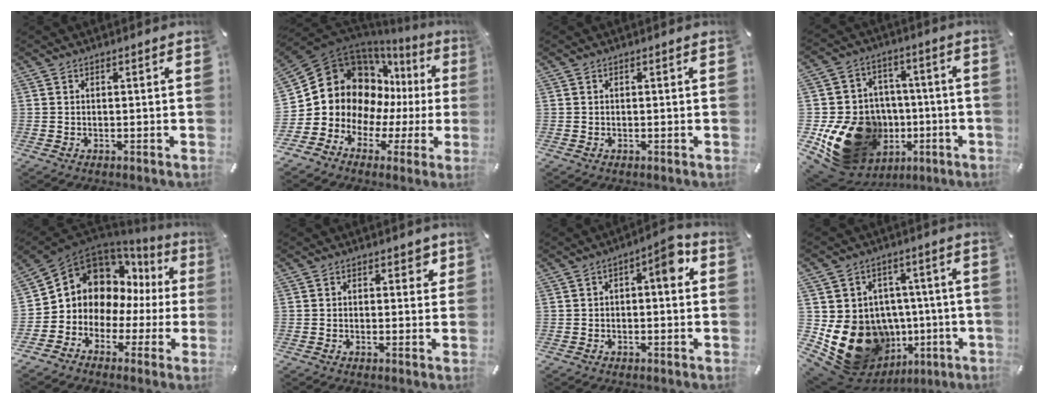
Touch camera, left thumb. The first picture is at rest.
{"total": 15.9, "force": [3.9, 13.8, 6.8], "torque": [-0.129, -0.049, 0.089]}
{"total": 0.0}
{"total": 22.4, "force": [-5.6, 18.6, 11.1], "torque": [-0.198, 0.026, -0.048]}
{"total": 10.1, "force": [3.0, 9.2, 2.9], "torque": [-0.065, -0.037, 0.065]}
{"total": 2.7, "force": [0.7, 1.9, 1.8], "torque": [-0.014, -0.001, 0.004]}
{"total": 7.3, "force": [0.9, 3.0, 6.6], "torque": [-0.086, 0.005, 0.006]}
{"total": 19.5, "force": [-4.2, 16.0, 10.3], "torque": [-0.179, 0.012, -0.038]}